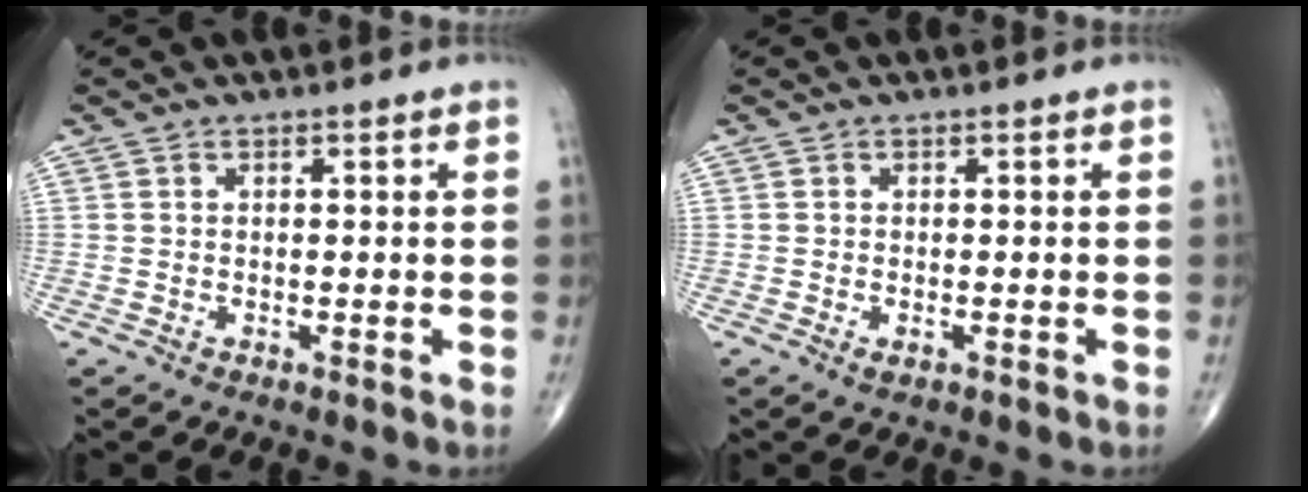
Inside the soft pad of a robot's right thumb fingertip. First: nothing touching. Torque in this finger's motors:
{"motor_torque": [-0.29, -0.09, -0.36, -0.18, 0.00]}